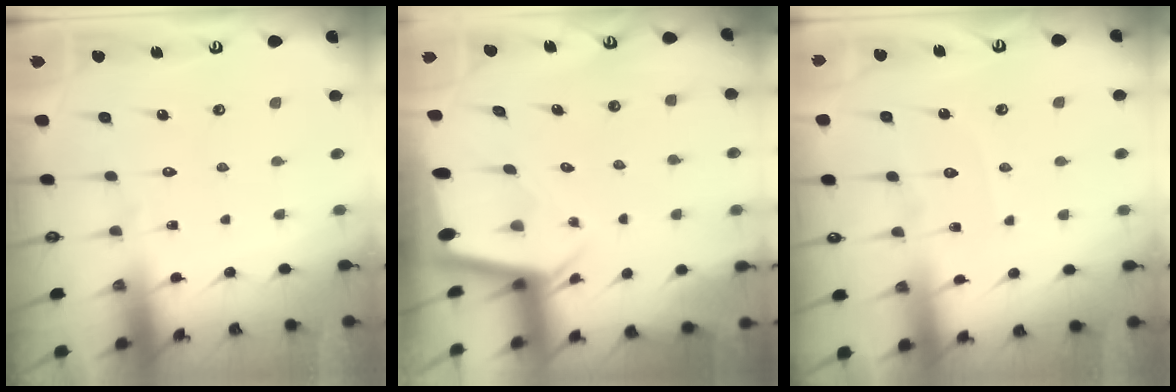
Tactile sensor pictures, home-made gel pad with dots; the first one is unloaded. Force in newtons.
{"total": 2.4, "press": 2.4, "slide": 0.1}
{"total": 4.0, "press": 4.0, "slide": 0.4}